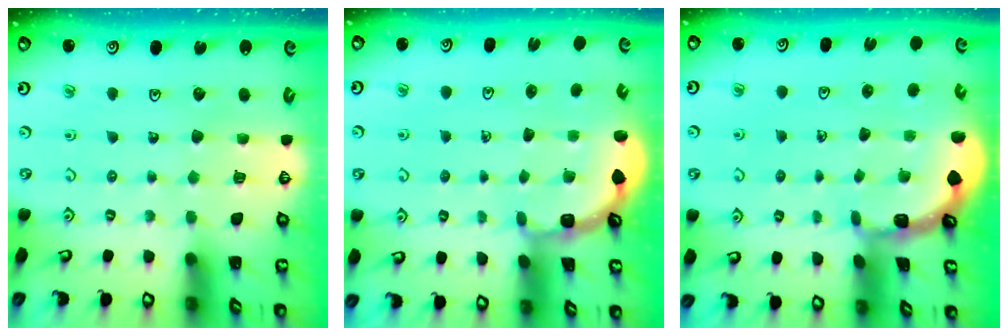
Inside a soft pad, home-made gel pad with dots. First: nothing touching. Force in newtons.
{"total": 2.0, "press": 1.6, "slide": 1.1}
{"total": 0.9, "press": 0.9, "slide": 0.2}